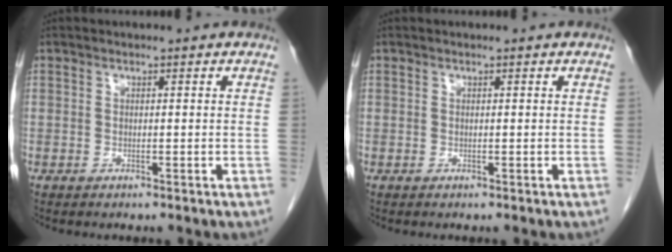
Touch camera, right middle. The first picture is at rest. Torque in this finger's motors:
{"motor_torque": [0.00, 0.00, 0.00, 0.00]}